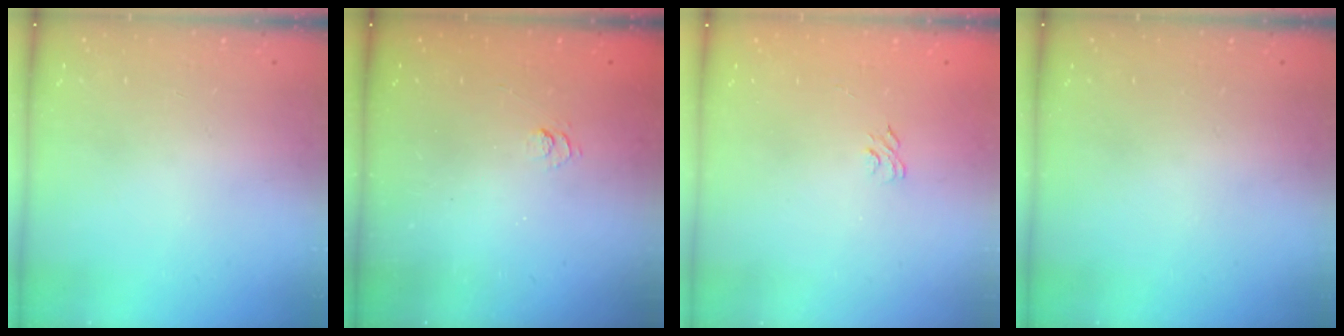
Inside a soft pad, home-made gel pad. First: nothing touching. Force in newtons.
{"total": 2.7, "press": 2.2, "slide": 1.5}
{"total": 4.2, "press": 4.0, "slide": 1.1}
{"total": 0.0}